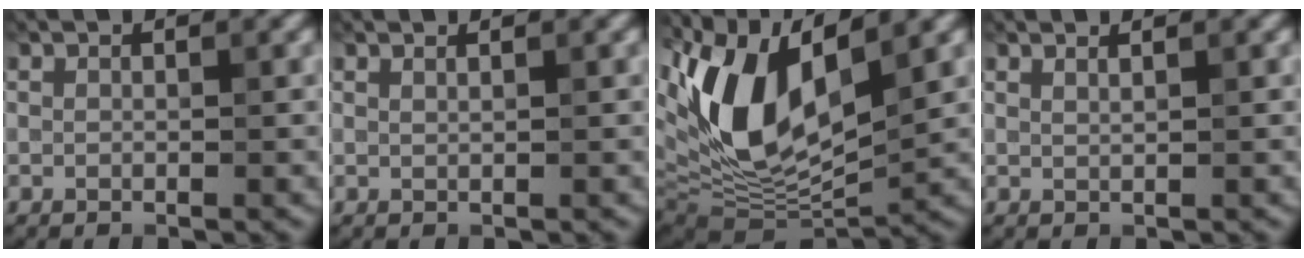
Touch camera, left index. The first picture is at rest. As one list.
[{"total": 0.7, "force": [0.5, 0.1, 0.4], "torque": [-0.001, -0.002, 0.003]}, {"total": 13.2, "force": [3.9, 6.1, 11.0], "torque": [-0.223, 0.003, 0.066]}, {"total": 1.0, "force": [0.8, 0.2, 0.5], "torque": [-0.001, -0.001, 0.004]}]